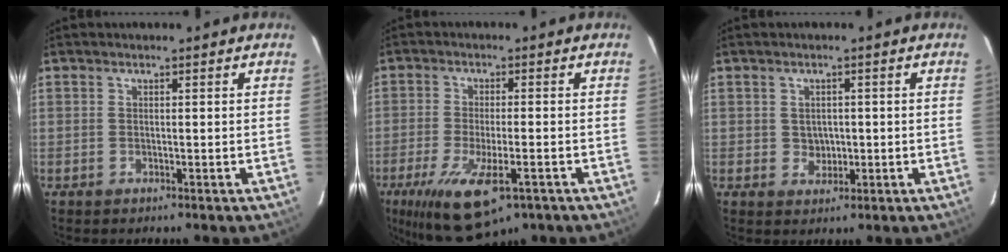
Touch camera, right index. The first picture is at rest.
{"total": 14.7, "force": [-8.5, 4.7, 11.0], "torque": [-0.227, -0.050, -0.136]}
{"total": 2.8, "force": [0.0, 2.6, 1.1], "torque": [-0.017, 0.006, 0.006]}